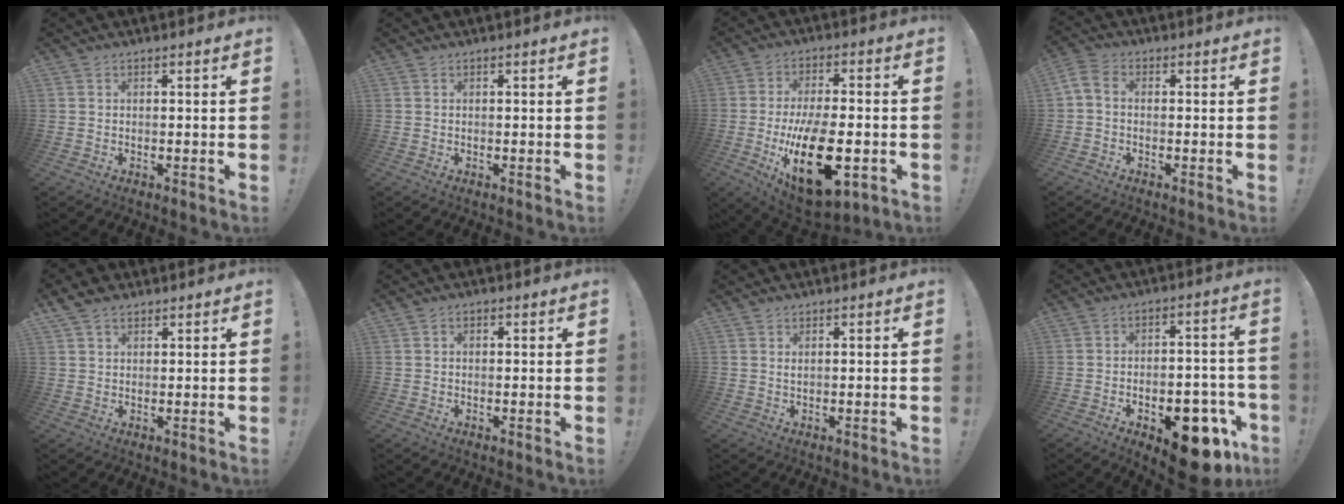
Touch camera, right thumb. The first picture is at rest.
{"total": 0.0}
{"total": 22.6, "force": [-5.5, 10.8, 19.1], "torque": [-0.312, 0.013, -0.074]}
{"total": 3.7, "force": [-0.2, 2.6, 2.6], "torque": [-0.052, 0.002, -0.001]}
{"total": 4.2, "force": [2.8, 2.6, 1.6], "torque": [-0.025, -0.008, 0.054]}
{"total": 1.1, "force": [0.0, 0.9, 0.7], "torque": [-0.011, 0.004, -0.002]}
{"total": 0.9, "force": [0.5, -0.2, 0.7], "torque": [-0.011, -0.001, 0.008]}
{"total": 15.7, "force": [-8.1, 7.7, 11.0], "torque": [-0.110, 0.065, -0.114]}